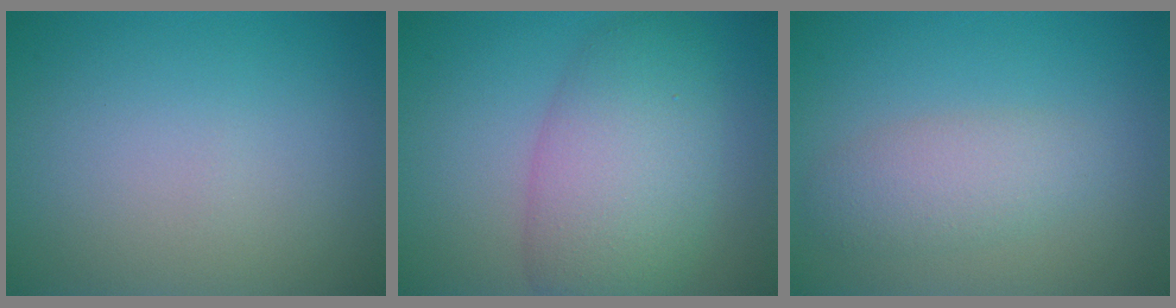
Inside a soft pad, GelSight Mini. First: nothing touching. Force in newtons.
{"total": 7.4, "press": 7.4, "slide": 0.3}
{"total": 3.0, "press": 3.0, "slide": 0.1}